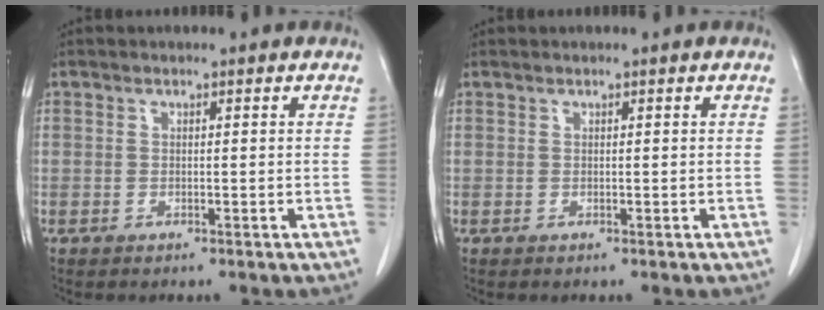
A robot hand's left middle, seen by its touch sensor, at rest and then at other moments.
{"total": 0.0}